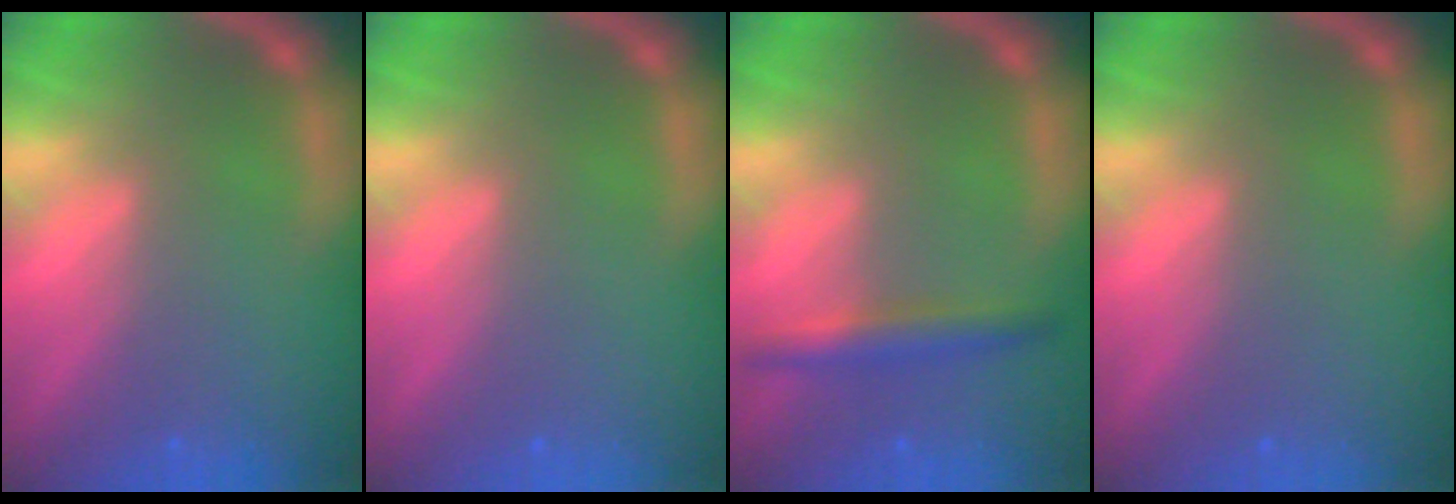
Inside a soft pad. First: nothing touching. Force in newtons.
{"total": 0.0}
{"total": 3.0}
{"total": 0.0}